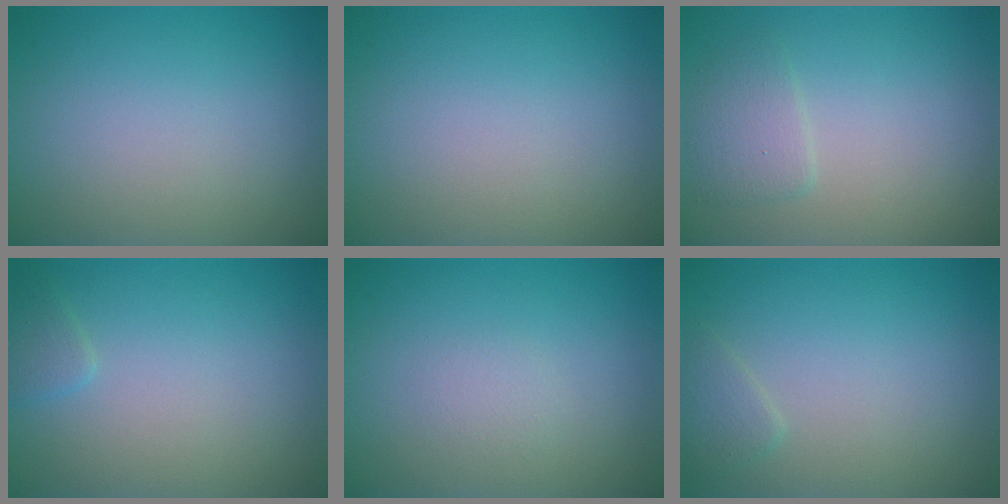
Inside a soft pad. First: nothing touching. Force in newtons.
{"total": 0.0}
{"total": 1.8, "press": 1.8, "slide": 0.1}
{"total": 1.0, "press": 1.0, "slide": 0.0}
{"total": 0.9, "press": 0.9, "slide": 0.0}
{"total": 1.2, "press": 1.2, "slide": 0.1}